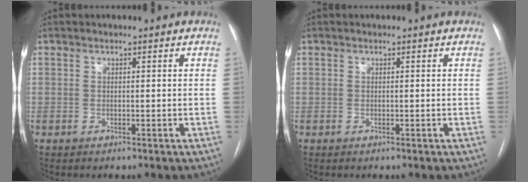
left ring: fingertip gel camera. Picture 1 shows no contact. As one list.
[{"total": 0.0}]